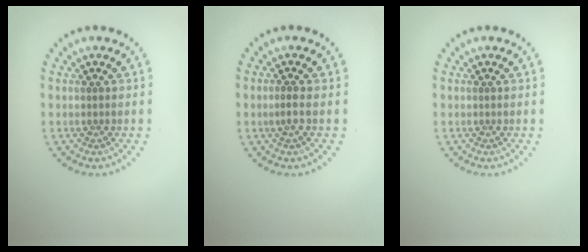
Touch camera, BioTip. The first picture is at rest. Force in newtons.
{"total": 1.0, "press": 0.8, "slide": 0.6}
{"total": 0.0}